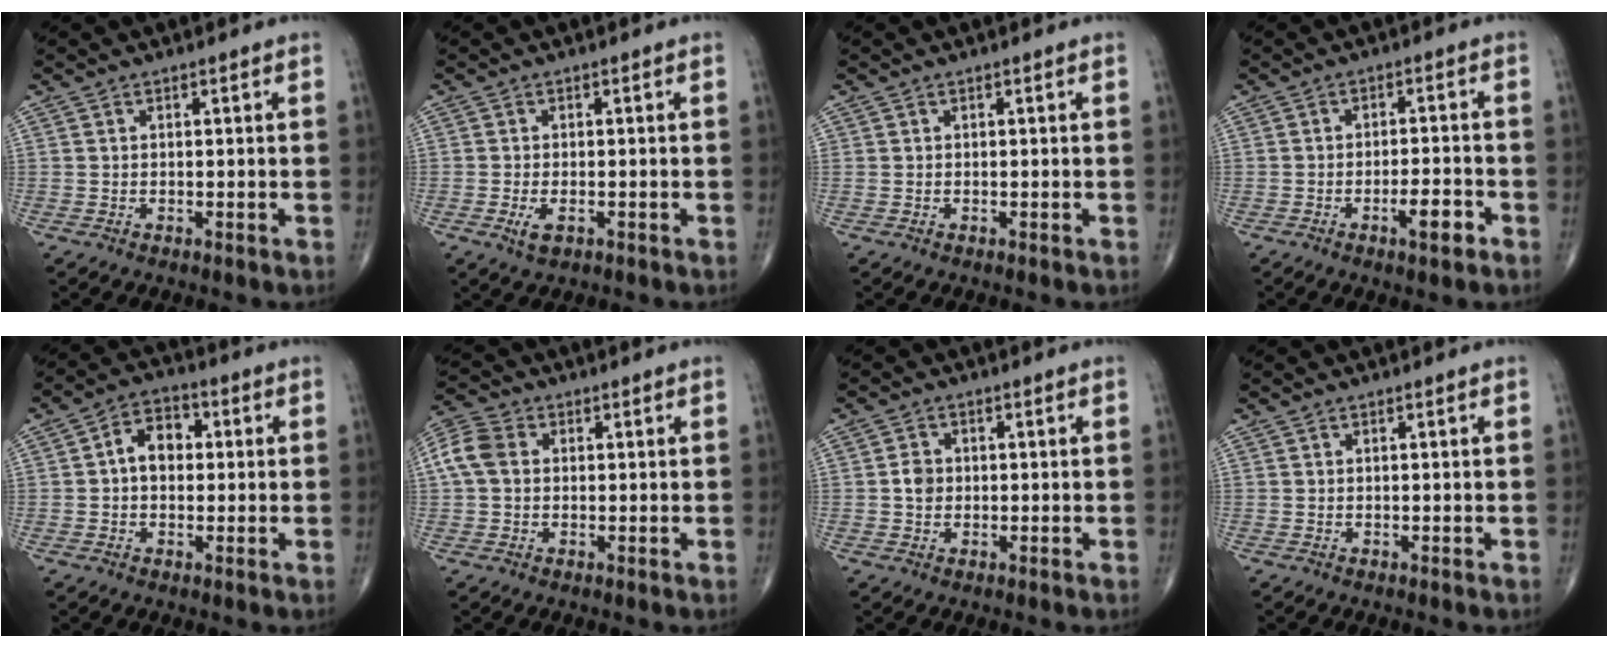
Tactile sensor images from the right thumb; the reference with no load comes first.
{"total": 2.6, "force": [-1.1, 1.2, 2.1], "torque": [-0.038, -0.001, -0.018]}
{"total": 0.0}
{"total": 4.9, "force": [-2.6, 1.4, 4.0], "torque": [-0.058, 0.015, -0.039]}
{"total": 7.0, "force": [0.5, 4.9, 4.9], "torque": [-0.064, 0.020, -0.001]}
{"total": 7.2, "force": [0.9, 5.5, 4.6], "torque": [-0.104, 0.023, 0.011]}
{"total": 2.6, "force": [-0.1, 2.2, 1.4], "torque": [-0.016, 0.005, -0.005]}
{"total": 0.0}